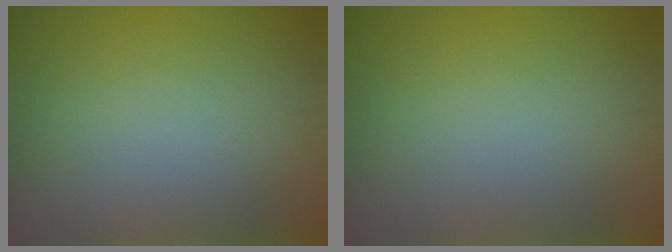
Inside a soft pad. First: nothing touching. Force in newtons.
{"total": 0.0}